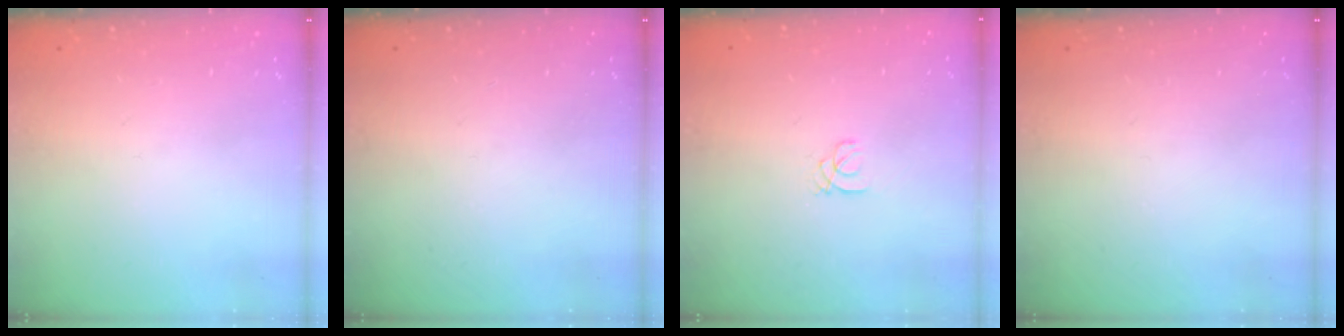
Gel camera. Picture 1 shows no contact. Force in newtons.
{"total": 0.0}
{"total": 1.0, "press": 1.0, "slide": 0.1}
{"total": 0.0}